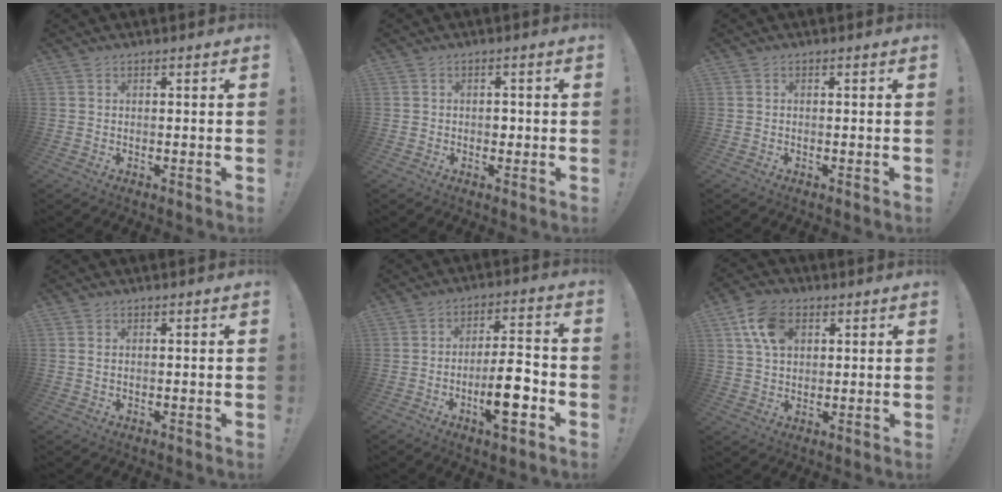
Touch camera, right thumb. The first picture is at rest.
{"total": 1.5, "force": [-0.2, 1.3, 0.7], "torque": [-0.006, 0.001, -0.007]}
{"total": 0.0}
{"total": 0.8, "force": [0.3, 0.3, 0.7], "torque": [-0.008, -0.001, 0.004]}
{"total": 12.3, "force": [-4.7, 3.4, 10.9], "torque": [-0.164, 0.015, -0.081]}
{"total": 10.3, "force": [3.8, 7.1, 6.4], "torque": [-0.101, 0.003, 0.074]}